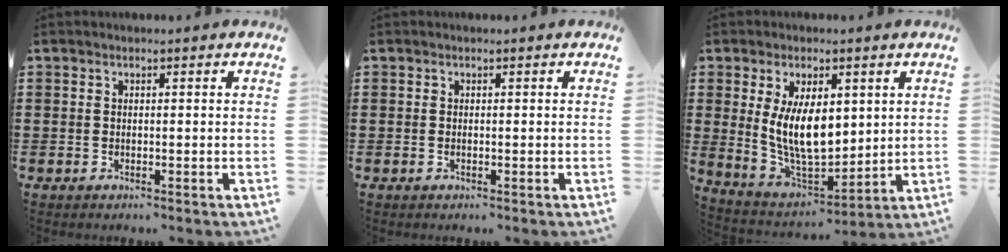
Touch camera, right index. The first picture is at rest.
{"total": 0.0}
{"total": 9.9, "force": [1.8, 5.1, 8.3], "torque": [-0.174, -0.001, 0.031]}